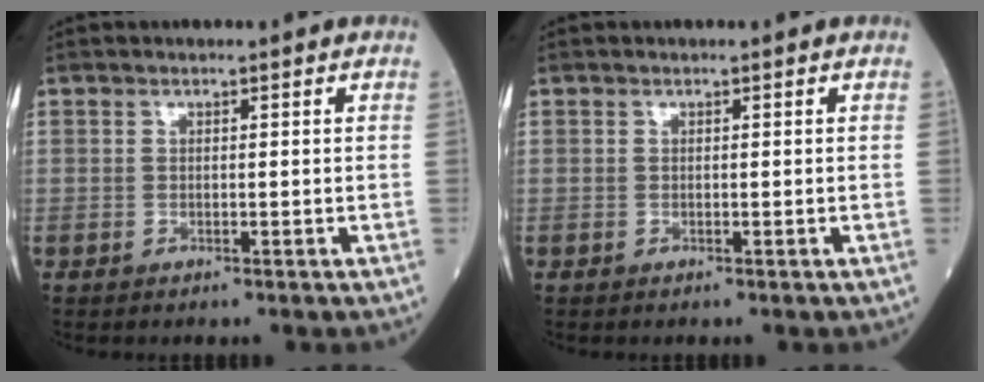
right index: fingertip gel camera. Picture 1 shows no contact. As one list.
[{"total": 0.0}]